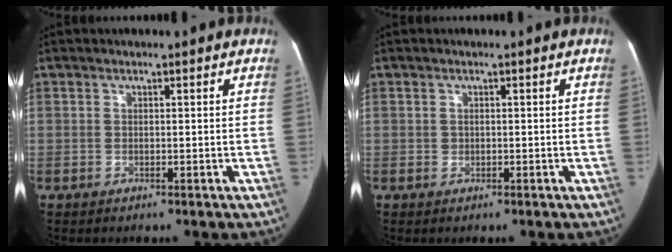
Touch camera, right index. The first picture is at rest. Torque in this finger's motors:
{"motor_torque": [0.05, 0.03, 0.01, 0.01]}